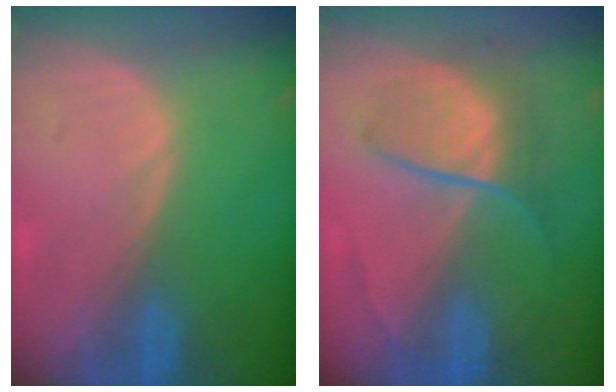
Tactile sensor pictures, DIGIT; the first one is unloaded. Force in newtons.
{"total": 6.4, "press": 6.4, "slide": 0.7}